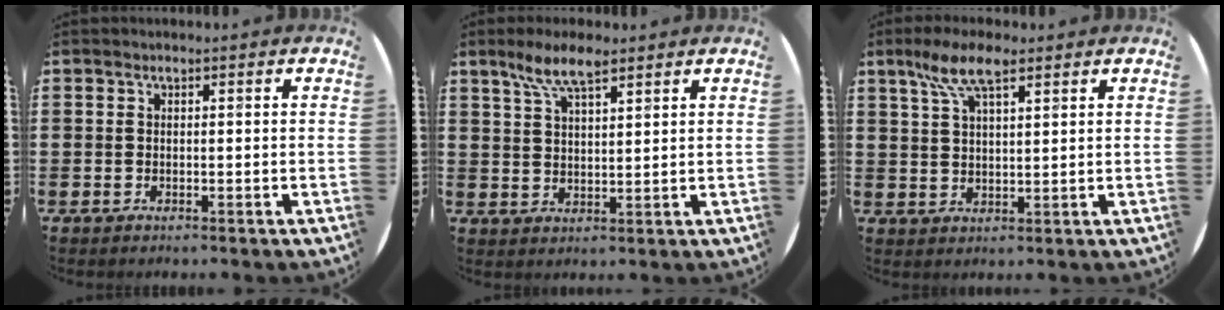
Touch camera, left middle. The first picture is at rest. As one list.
[{"total": 6.3, "force": [4.6, 1.7, 3.9], "torque": [-0.079, -0.005, 0.080]}, {"total": 7.2, "force": [4.6, 2.3, 5.0], "torque": [-0.109, 0.006, 0.081]}]